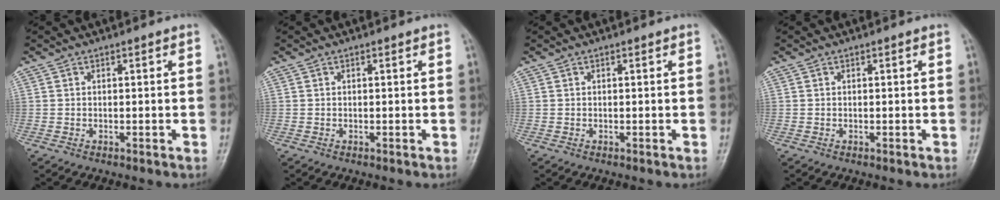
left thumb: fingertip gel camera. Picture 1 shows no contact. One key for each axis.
{"total": 0.0}
{"total": 0.0}
{"total": 0.0}